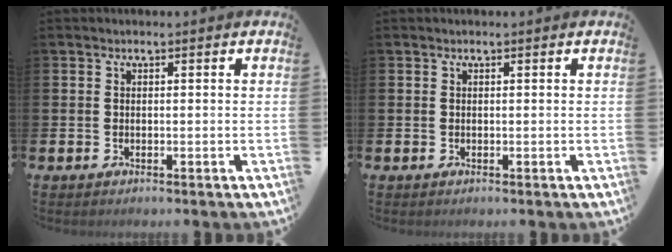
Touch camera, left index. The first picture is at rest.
{"total": 0.0}